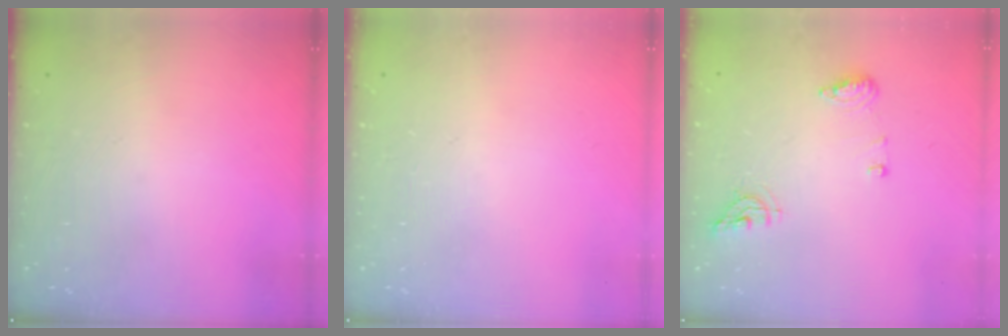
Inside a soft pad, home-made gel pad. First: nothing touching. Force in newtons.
{"total": 0.0}
{"total": 7.9, "press": 7.8, "slide": 1.5}